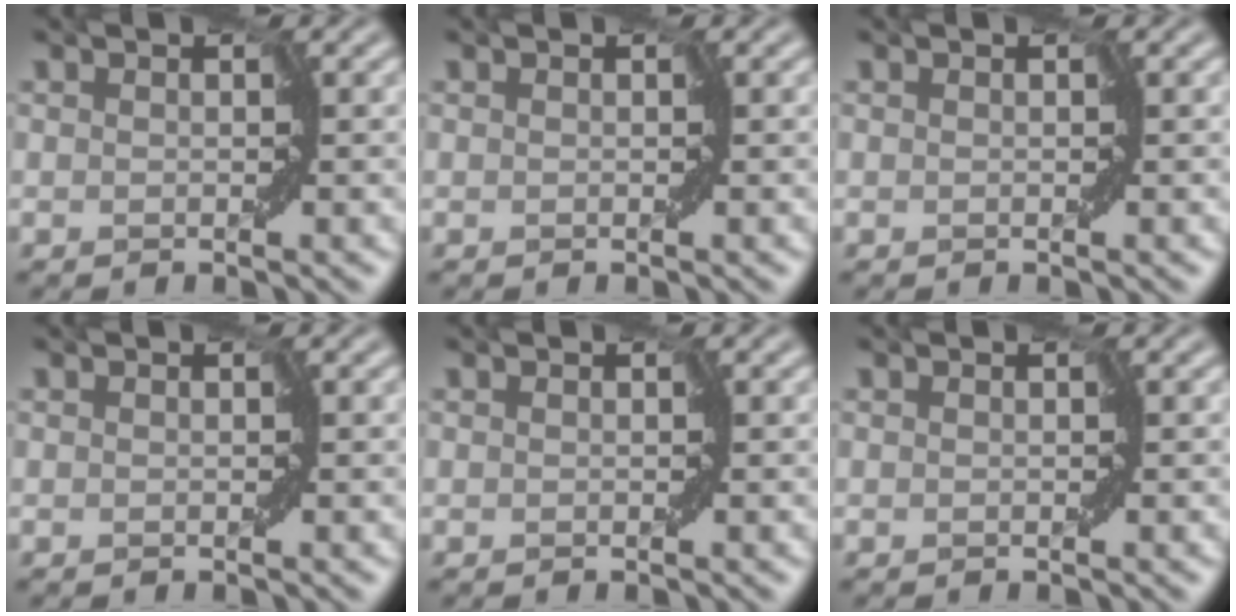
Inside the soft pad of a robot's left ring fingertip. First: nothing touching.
{"total": 0.0}
{"total": 0.0}
{"total": 0.0}
{"total": 0.0}
{"total": 0.0}